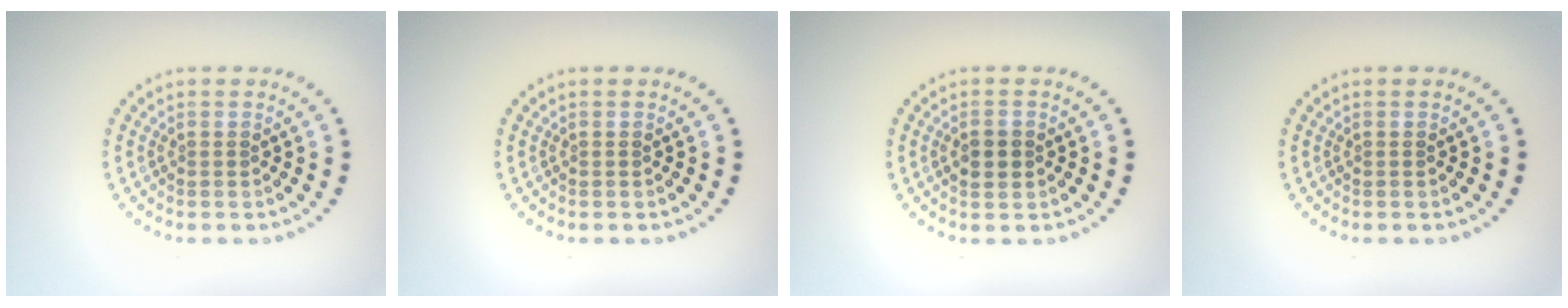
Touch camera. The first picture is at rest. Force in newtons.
{"total": 0.0}
{"total": 2.4, "press": 2.4, "slide": 0.1}
{"total": 0.0}